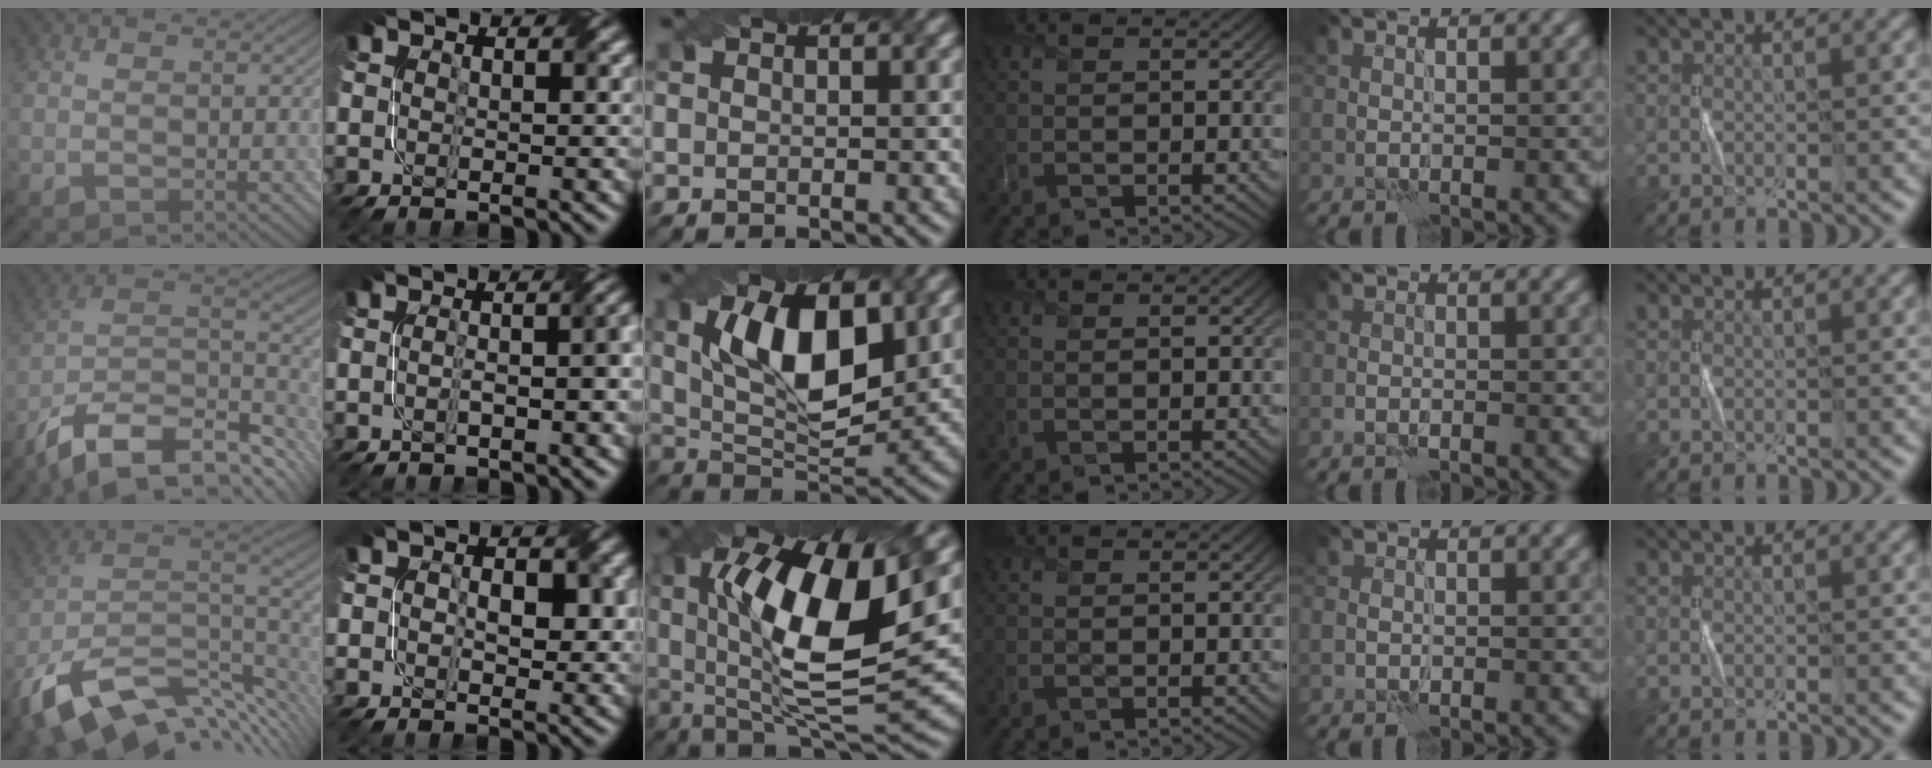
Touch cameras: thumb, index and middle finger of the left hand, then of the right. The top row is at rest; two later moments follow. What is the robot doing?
{"motion": "twist", "object": "screw"}